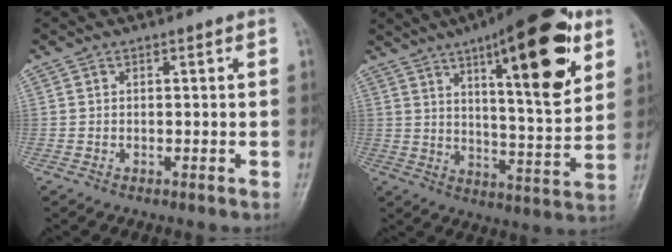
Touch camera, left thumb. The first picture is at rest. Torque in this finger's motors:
{"motor_torque": [0.64, 0.46, 0.37, -0.31, 0.18]}